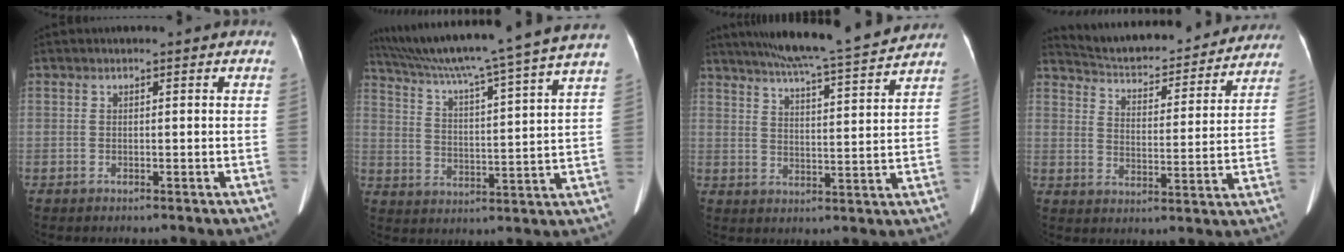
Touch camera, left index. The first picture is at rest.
{"total": 25.2, "force": [21.5, -2.1, 12.9], "torque": [-0.221, -0.026, 0.301]}
{"total": 16.0, "force": [14.5, -0.5, 6.9], "torque": [-0.119, -0.005, 0.202]}
{"total": 22.6, "force": [20.9, 4.9, 7.0], "torque": [-0.108, -0.007, 0.277]}